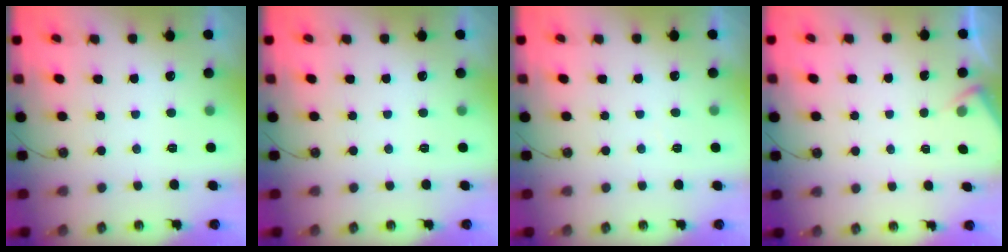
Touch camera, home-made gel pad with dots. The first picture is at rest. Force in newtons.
{"total": 0.0}
{"total": 2.9, "press": 2.9, "slide": 0.5}
{"total": 2.7, "press": 2.6, "slide": 0.5}